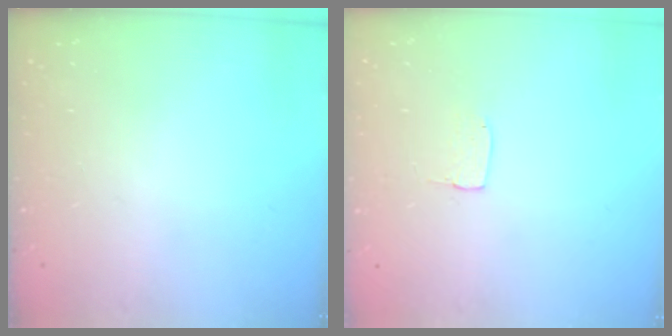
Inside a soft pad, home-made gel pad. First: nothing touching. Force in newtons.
{"total": 2.9, "press": 2.9, "slide": 0.2}